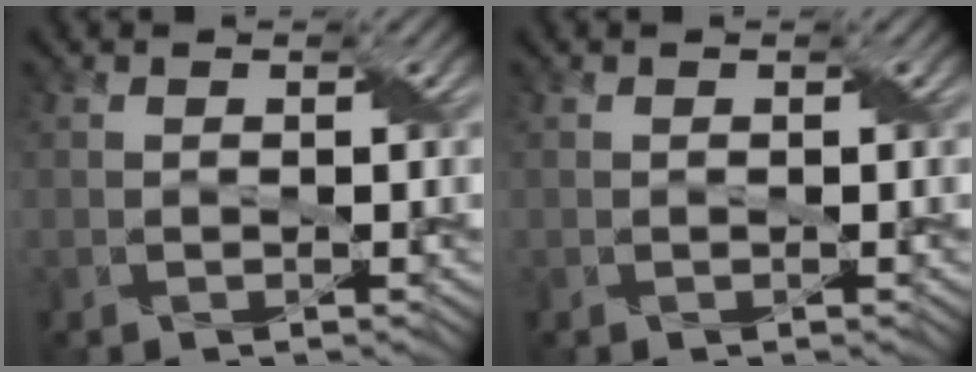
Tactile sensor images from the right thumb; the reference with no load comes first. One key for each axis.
{"total": 0.0}